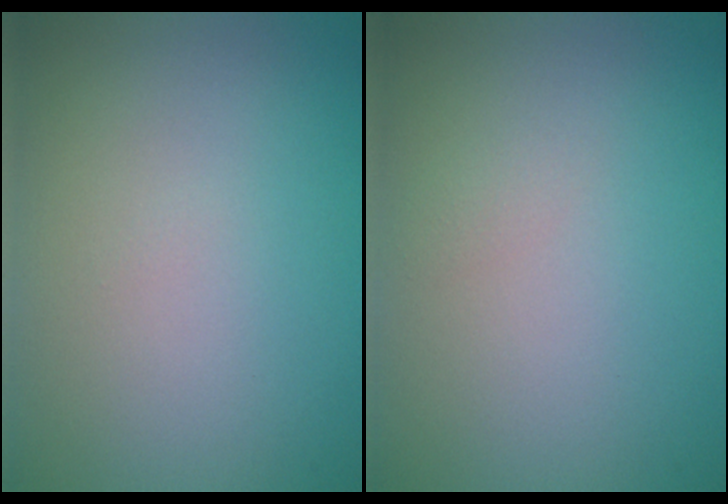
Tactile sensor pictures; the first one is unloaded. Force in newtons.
{"total": 0.6, "press": 0.6, "slide": 0.0}